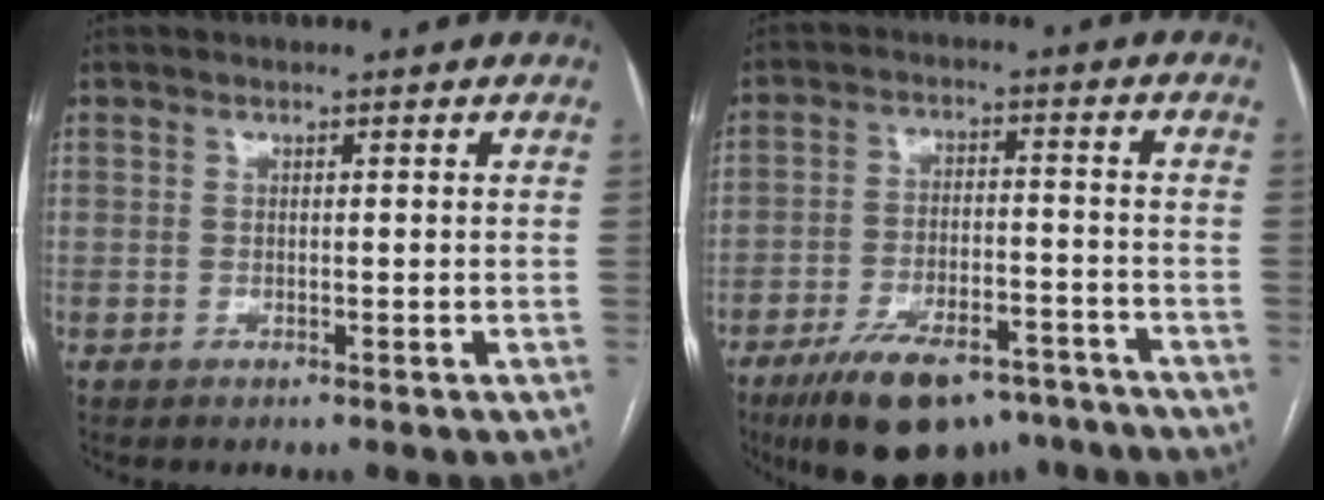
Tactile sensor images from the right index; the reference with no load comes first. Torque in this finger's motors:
{"motor_torque": [1.31, -0.82, 0.77, 0.16]}